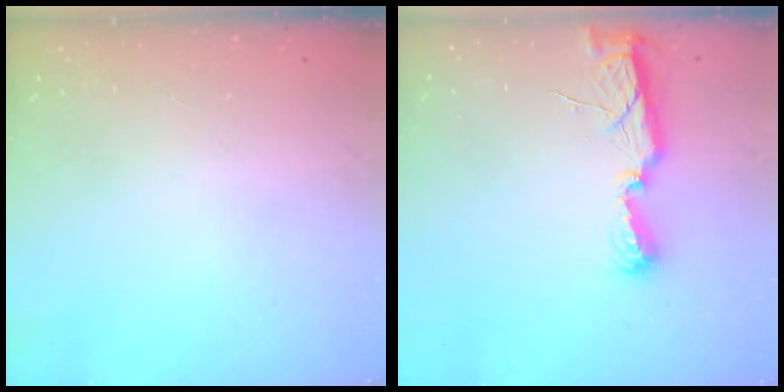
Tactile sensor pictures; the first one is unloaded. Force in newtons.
{"total": 7.5, "press": 7.5, "slide": 0.4}